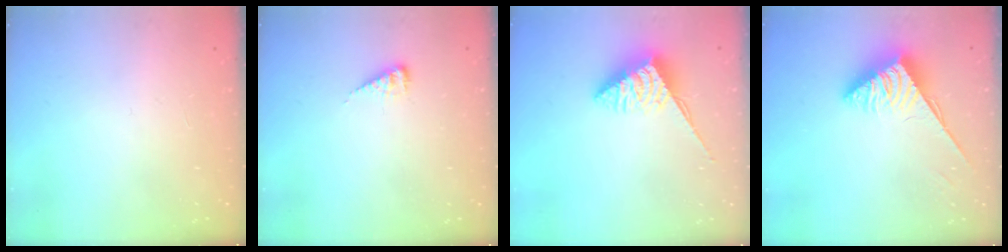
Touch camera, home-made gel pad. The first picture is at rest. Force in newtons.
{"total": 4.0, "press": 4.0, "slide": 0.5}
{"total": 6.3, "press": 6.3, "slide": 0.7}
{"total": 3.9, "press": 3.8, "slide": 0.5}